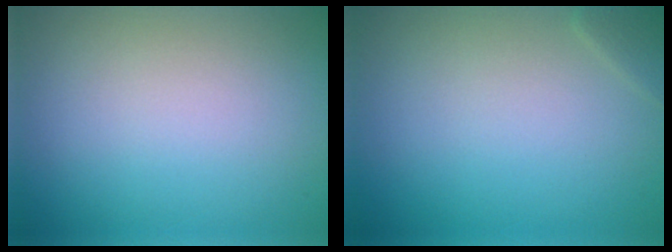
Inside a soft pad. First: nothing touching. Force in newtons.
{"total": 0.8, "press": 0.8, "slide": 0.1}